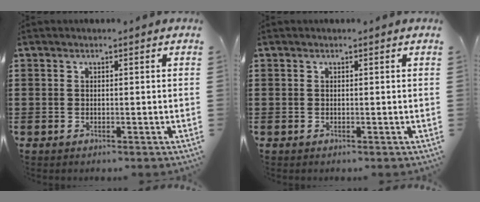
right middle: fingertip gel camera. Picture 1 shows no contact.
{"total": 0.0}